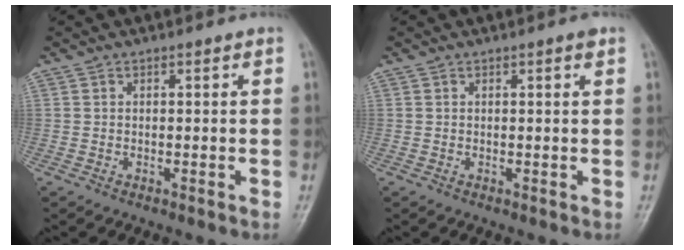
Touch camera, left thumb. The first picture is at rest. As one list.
[{"total": 1.0, "force": [0.5, 0.2, 0.8], "torque": [-0.010, 0.000, 0.007]}]